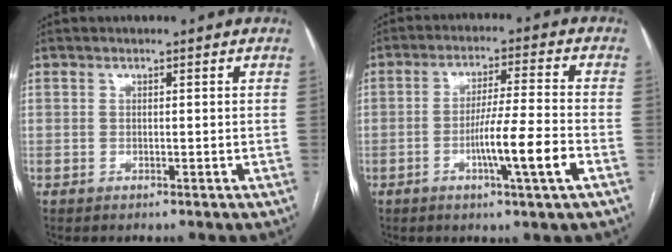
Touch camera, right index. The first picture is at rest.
{"total": 9.4, "force": [-3.3, -0.8, 8.8], "torque": [-0.148, -0.008, -0.060]}